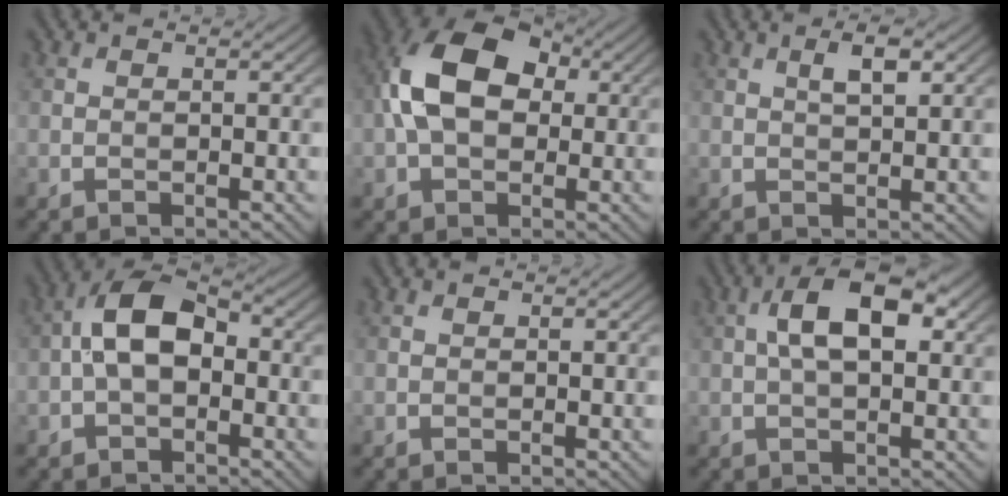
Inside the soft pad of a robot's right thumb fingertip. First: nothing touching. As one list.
[{"total": 12.0, "force": [1.3, 7.8, 9.0], "torque": [-0.200, 0.020, 0.010]}, {"total": 2.8, "force": [1.1, 0.8, 2.4], "torque": [-0.044, 0.003, 0.020]}, {"total": 7.1, "force": [-0.6, 4.1, 5.8], "torque": [-0.115, 0.018, -0.022]}, {"total": 0.0}, {"total": 7.3, "force": [1.3, 3.3, 6.4], "torque": [-0.112, 0.017, 0.016]}]